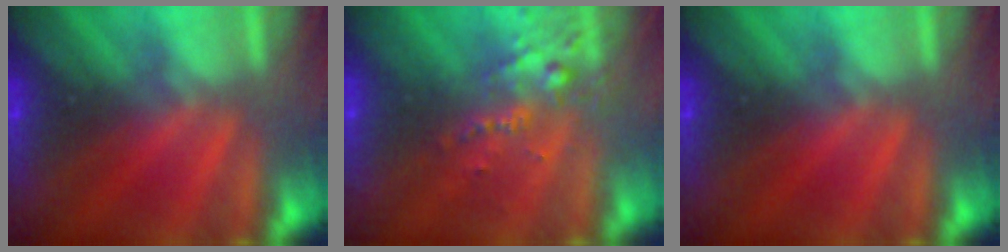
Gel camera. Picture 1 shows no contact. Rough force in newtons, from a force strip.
{"total": 2.6}
{"total": 0.0}